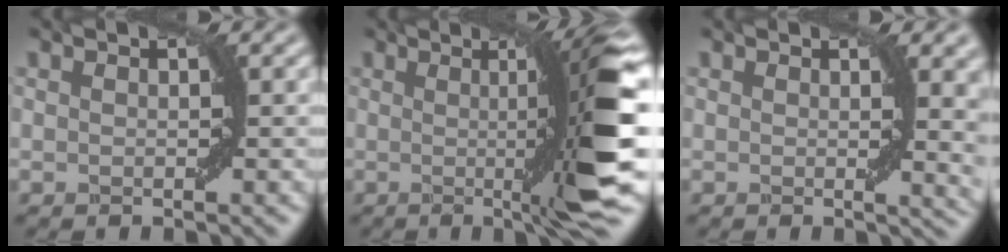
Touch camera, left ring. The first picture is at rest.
{"total": 10.1, "force": [0.1, 1.0, 10.0], "torque": [-0.132, -0.003, 0.008]}
{"total": 4.7, "force": [1.0, 1.5, 4.4], "torque": [-0.038, -0.005, 0.020]}